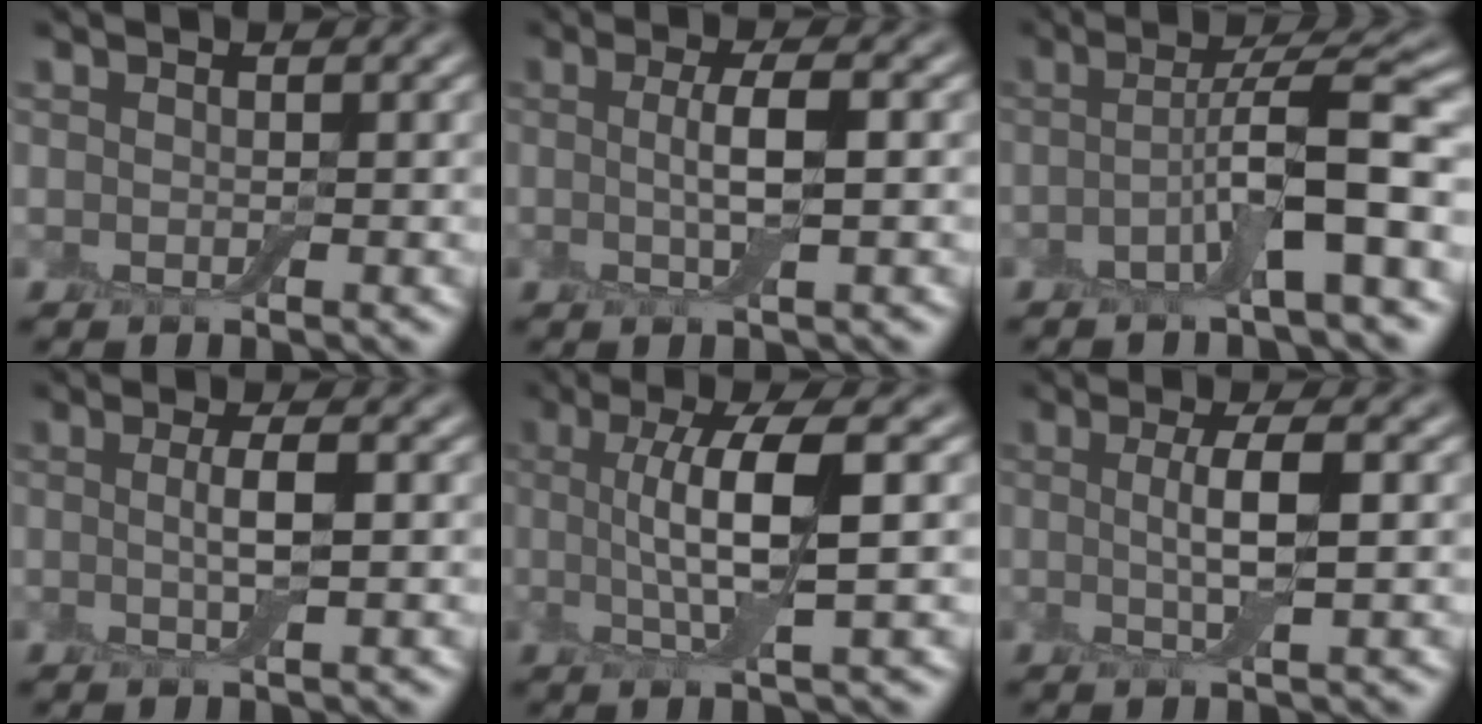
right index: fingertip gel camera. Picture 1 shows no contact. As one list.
[{"total": 3.4, "force": [0.0, 0.7, 3.4], "torque": [-0.065, -0.001, -0.001]}, {"total": 6.6, "force": [-1.7, 1.0, 6.3], "torque": [-0.105, 0.018, -0.040]}, {"total": 2.5, "force": [0.0, 0.4, 2.5], "torque": [-0.048, -0.002, -0.002]}, {"total": 7.0, "force": [0.8, 1.8, 6.7], "torque": [-0.121, 0.004, 0.009]}, {"total": 3.8, "force": [0.1, 0.8, 3.8], "torque": [-0.071, -0.001, 0.002]}]